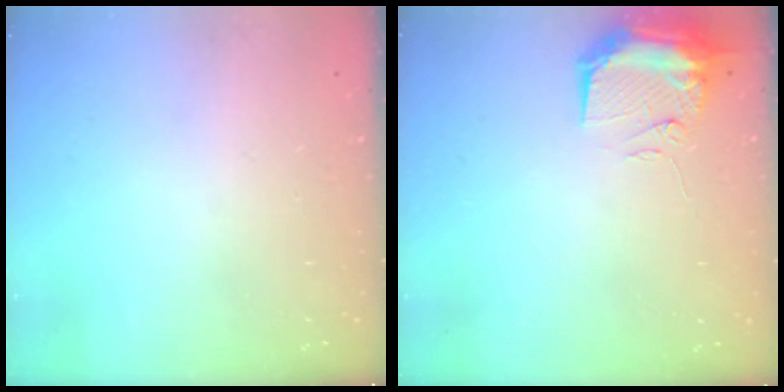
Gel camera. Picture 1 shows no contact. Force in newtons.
{"total": 10.2, "press": 10.1, "slide": 1.7}